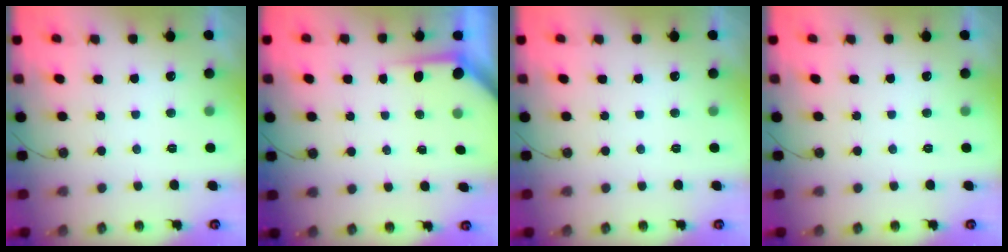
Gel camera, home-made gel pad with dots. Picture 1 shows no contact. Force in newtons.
{"total": 3.4, "press": 3.4, "slide": 0.3}
{"total": 0.0}
{"total": 0.0}